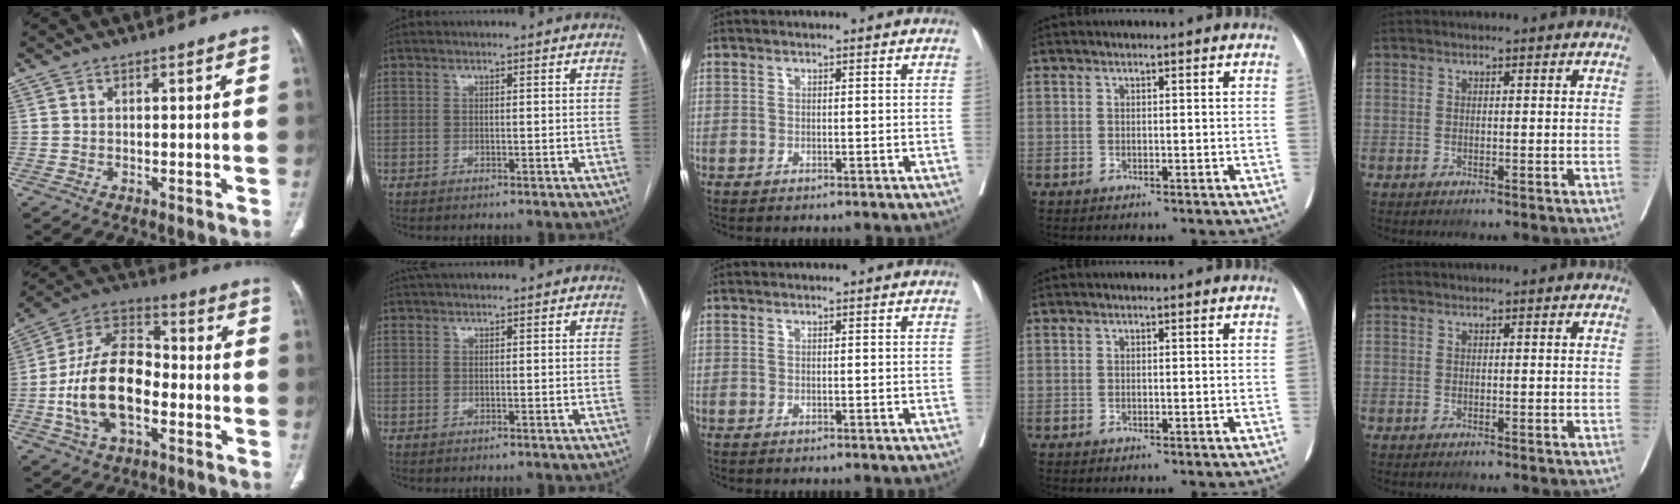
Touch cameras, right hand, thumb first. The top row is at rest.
{"thumb": {"total": 17.9, "force": [-3.8, 10.2, 14.2], "torque": [-0.261, 0.035, -0.068]}, "index": {"total": 1.5, "force": [1.2, 0.4, 0.8], "torque": [-0.014, 0.028, 0.019]}}